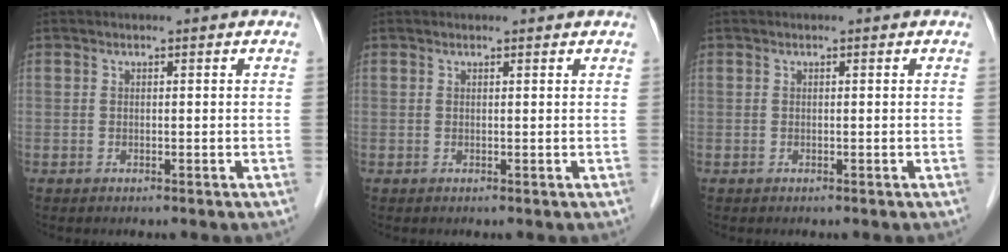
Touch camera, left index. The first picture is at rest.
{"total": 0.9, "force": [0.9, 0.2, 0.1], "torque": [-0.008, 0.007, 0.011]}
{"total": 0.0}